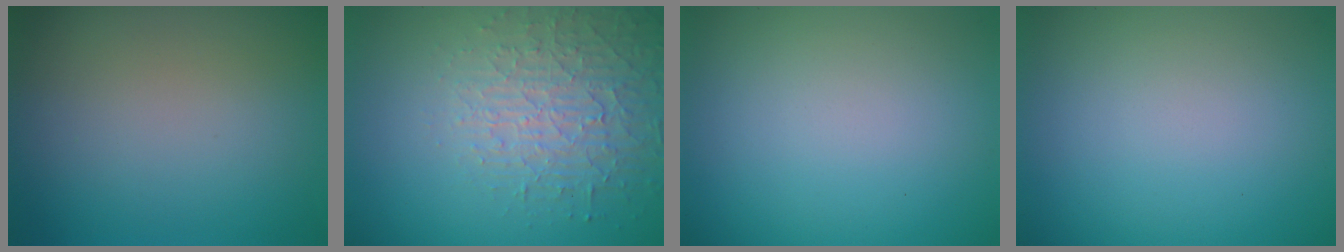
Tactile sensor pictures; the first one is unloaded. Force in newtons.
{"total": 4.1, "press": 3.9, "slide": 1.4}
{"total": 0.0}
{"total": 0.0}